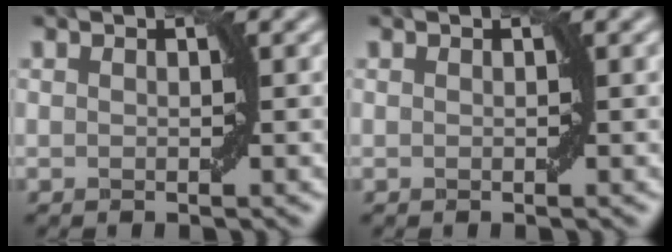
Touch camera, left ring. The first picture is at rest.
{"total": 0.0}